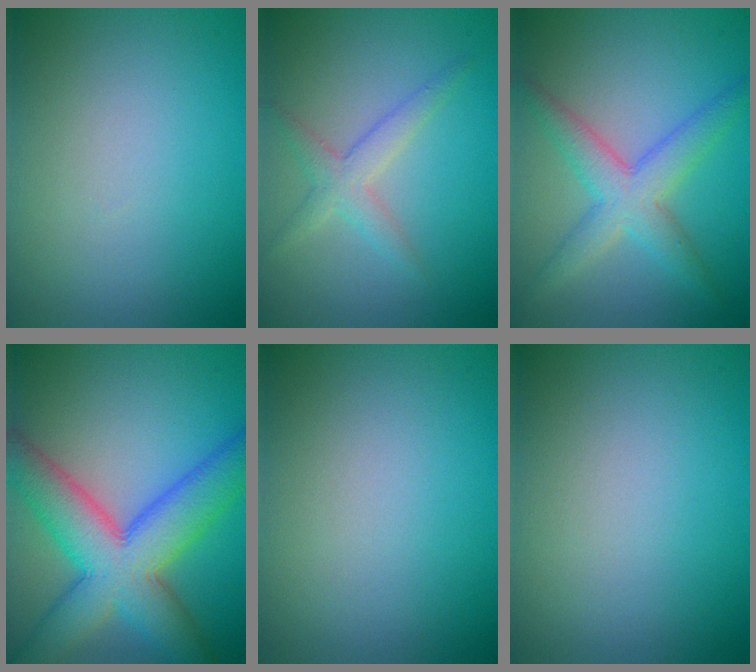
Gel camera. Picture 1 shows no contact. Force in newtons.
{"total": 2.5, "press": 2.5, "slide": 0.1}
{"total": 4.5, "press": 4.5, "slide": 0.3}
{"total": 9.9, "press": 9.9, "slide": 0.4}
{"total": 0.0}
{"total": 0.0}